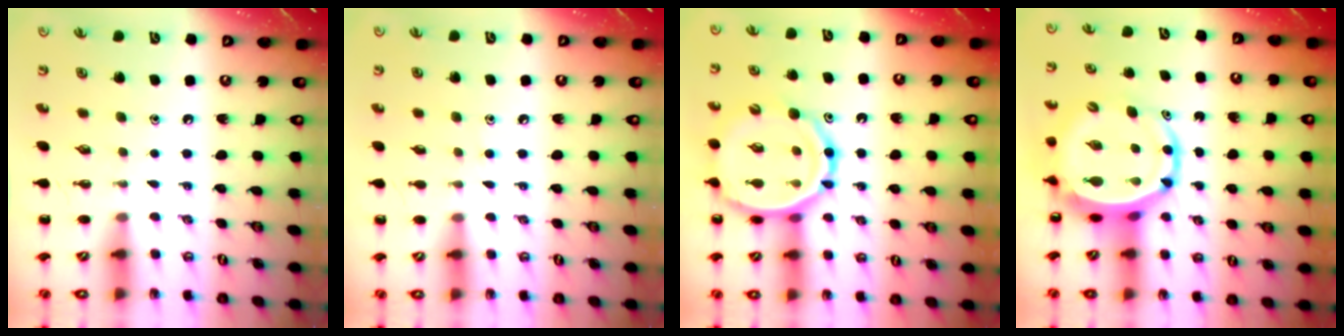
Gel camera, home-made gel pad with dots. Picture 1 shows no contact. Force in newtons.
{"total": 5.7, "press": 5.4, "slide": 1.9}
{"total": 17.0, "press": 16.6, "slide": 3.6}
{"total": 8.9, "press": 8.5, "slide": 2.5}